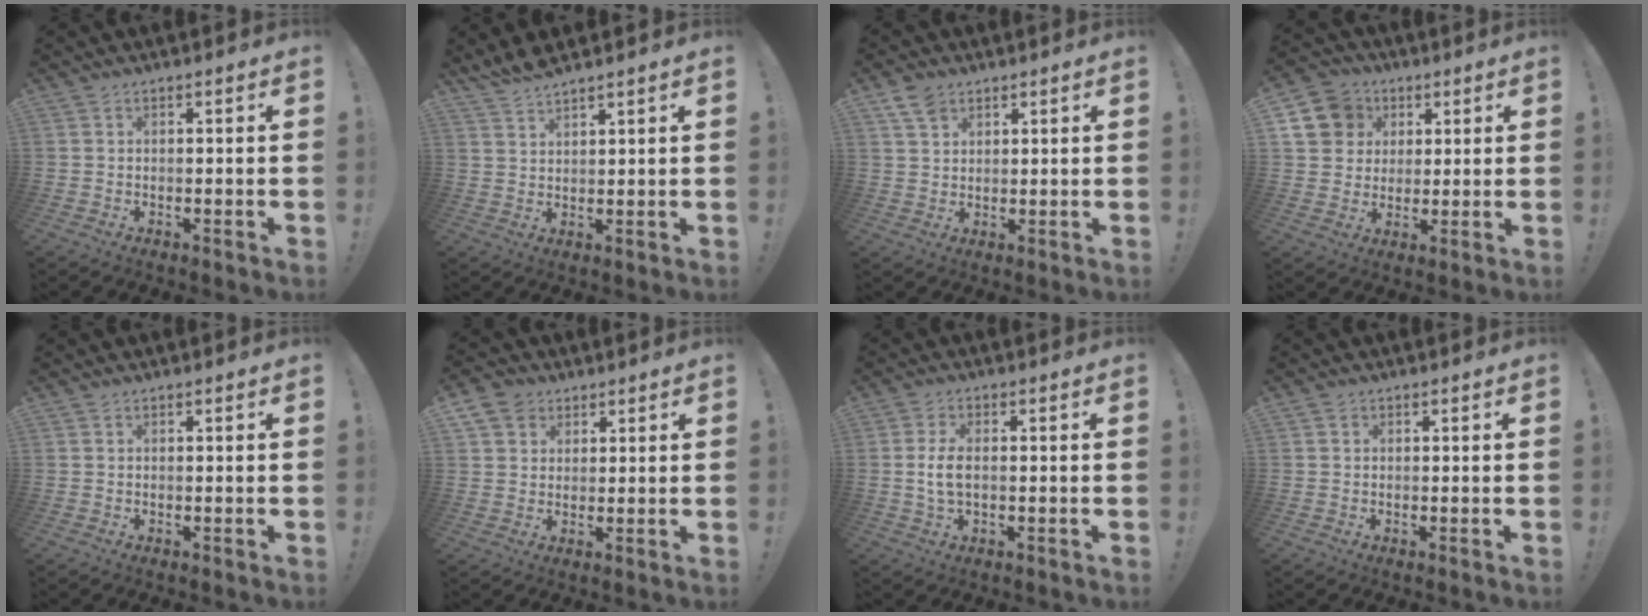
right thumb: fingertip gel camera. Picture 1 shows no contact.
{"total": 4.3, "force": [4.1, 0.6, 1.2], "torque": [-0.038, -0.022, 0.081]}
{"total": 6.7, "force": [4.2, 4.8, 2.1], "torque": [-0.034, -0.021, 0.082]}
{"total": 12.1, "force": [4.4, 10.6, 4.0], "torque": [-0.055, -0.015, 0.092]}
{"total": 0.0}
{"total": 7.2, "force": [4.1, 5.6, 1.9], "torque": [-0.032, -0.020, 0.082]}
{"total": 5.0, "force": [-0.1, 2.5, 4.4], "torque": [-0.087, 0.004, -0.002]}
{"total": 0.7, "force": [0.4, 0.6, 0.0], "torque": [0.005, -0.001, 0.006]}